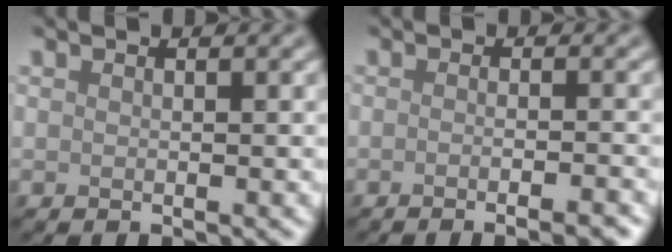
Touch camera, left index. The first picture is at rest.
{"total": 4.5, "force": [-2.3, 1.4, 3.5], "torque": [-0.023, 0.005, -0.031]}